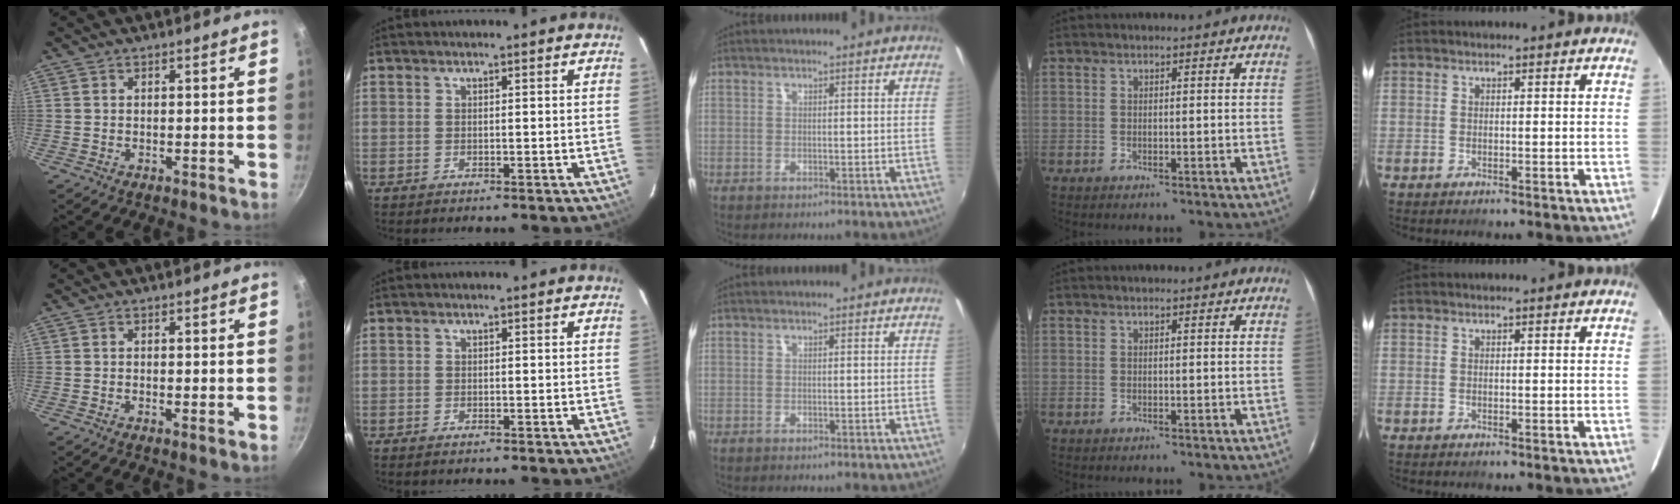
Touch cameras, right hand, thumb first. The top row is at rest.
{"thumb": {"total": 0.8, "force": [-0.1, 0.2, 0.8], "torque": [-0.014, -0.003, -0.004]}, "index": {"total": 0.6, "force": [-0.6, -0.1, 0.2], "torque": [-0.009, -0.004, -0.013]}}